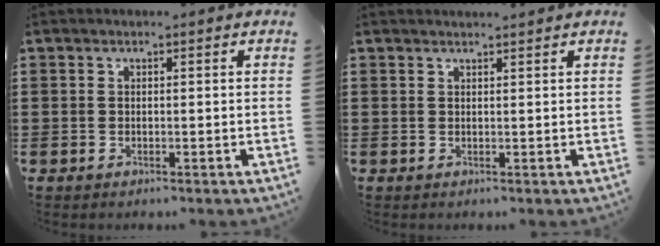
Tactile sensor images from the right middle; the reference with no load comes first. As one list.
[{"total": 1.0, "force": [1.0, -0.1, 0.1], "torque": [-0.005, -0.003, 0.019]}]